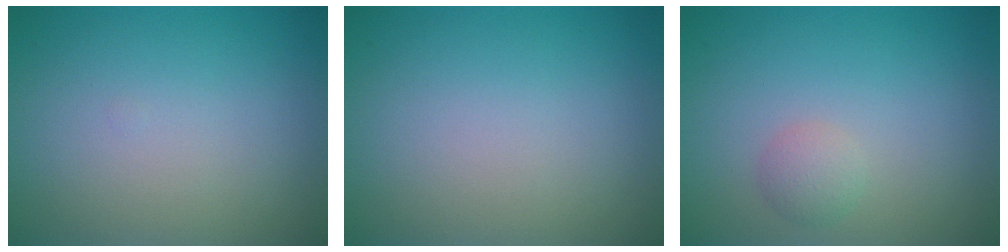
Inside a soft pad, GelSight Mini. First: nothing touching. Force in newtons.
{"total": 0.0}
{"total": 1.4, "press": 1.4, "slide": 0.0}